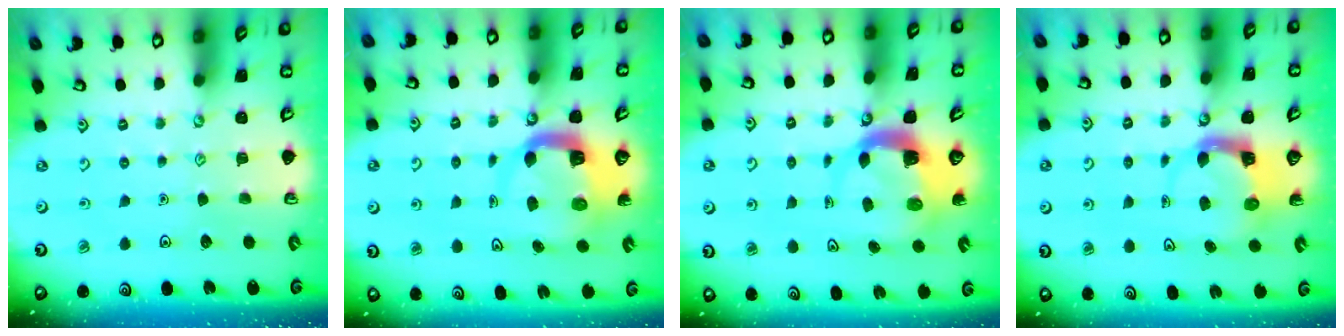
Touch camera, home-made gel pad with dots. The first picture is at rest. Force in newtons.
{"total": 7.2, "press": 7.2, "slide": 0.9}
{"total": 5.2, "press": 5.1, "slide": 0.6}
{"total": 3.7, "press": 3.6, "slide": 0.6}